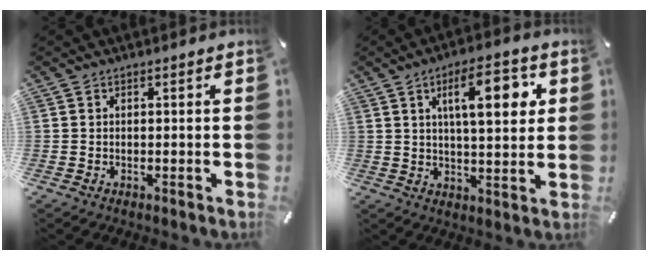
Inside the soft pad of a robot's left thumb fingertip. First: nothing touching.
{"total": 12.7, "force": [4.5, 4.5, 11.0], "torque": [-0.169, -0.005, 0.067]}